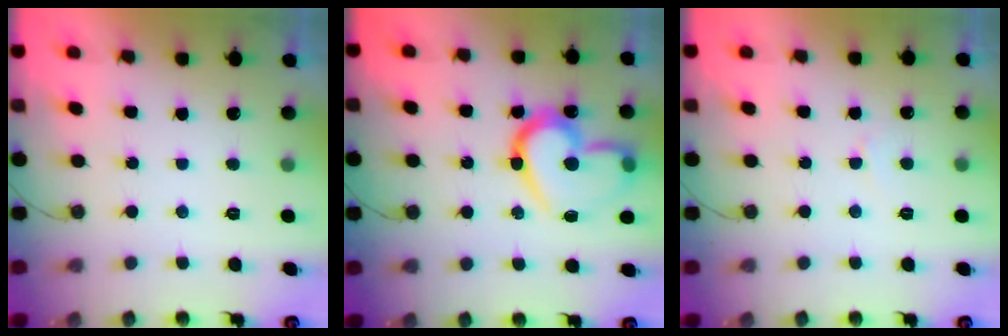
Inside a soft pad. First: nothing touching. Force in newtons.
{"total": 19.4, "press": 19.3, "slide": 2.0}
{"total": 3.0, "press": 3.0, "slide": 0.3}